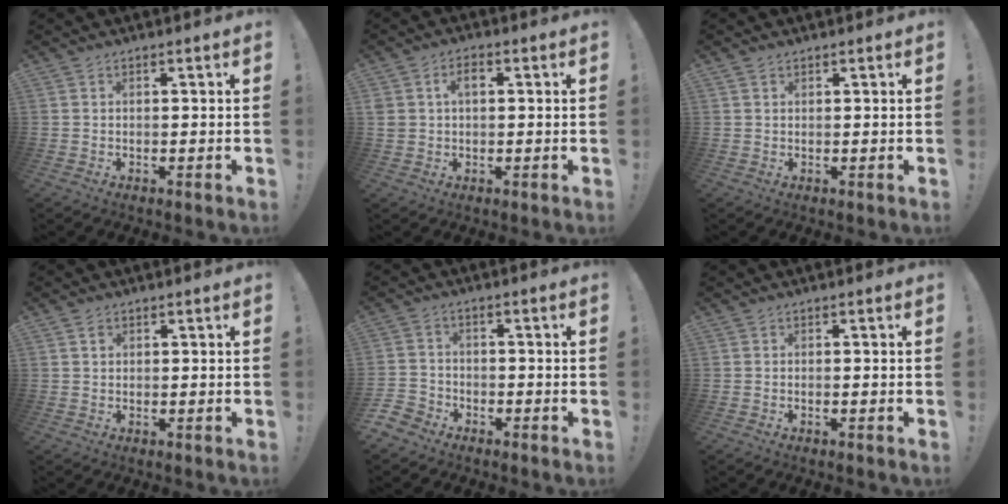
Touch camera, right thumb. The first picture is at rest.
{"total": 4.5, "force": [0.9, 3.2, 3.0], "torque": [-0.055, 0.012, 0.015]}
{"total": 0.9, "force": [0.8, 0.4, 0.2], "torque": [0.003, -0.004, 0.015]}
{"total": 1.5, "force": [0.7, 1.1, 0.7], "torque": [-0.014, 0.004, 0.012]}
{"total": 4.4, "force": [-3.2, 2.9, 0.8], "torque": [-0.019, 0.017, -0.063]}
{"total": 0.0}